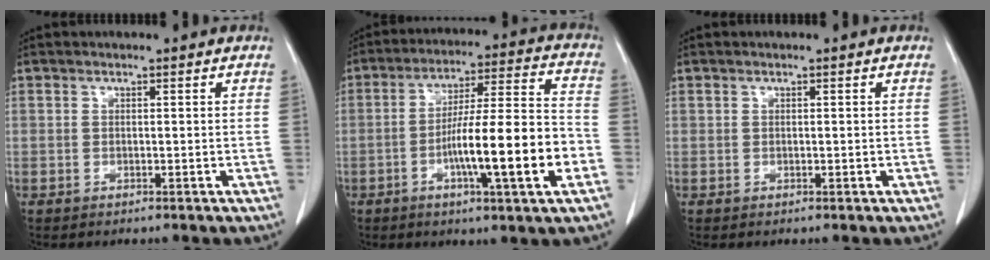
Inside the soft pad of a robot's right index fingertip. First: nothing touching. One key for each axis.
{"total": 16.1, "fx": -4.8, "fy": 0.7, "fz": 15.3, "tx": -0.254, "ty": 0.005, "tz": -0.076}
{"total": 0.0}